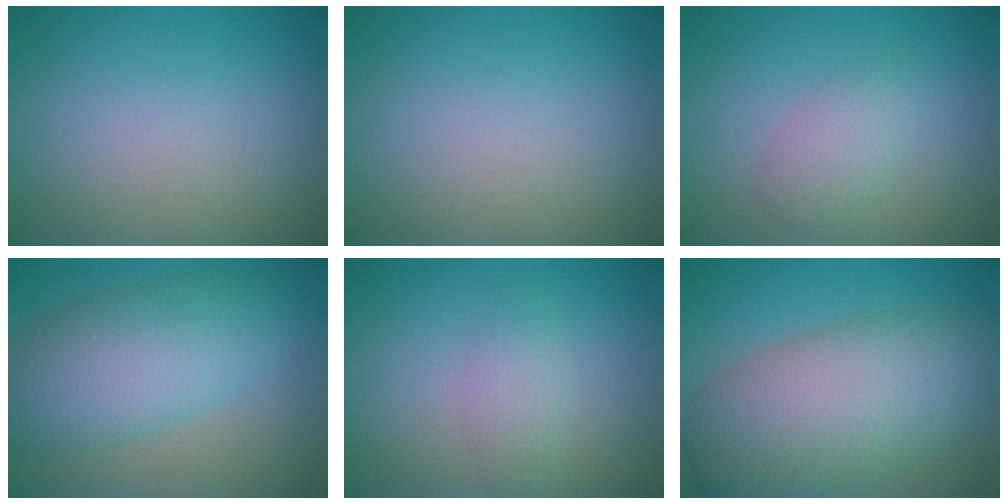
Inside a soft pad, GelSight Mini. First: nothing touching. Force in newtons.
{"total": 0.0}
{"total": 2.4, "press": 2.4, "slide": 0.1}
{"total": 7.8, "press": 7.8, "slide": 0.3}
{"total": 2.0, "press": 2.0, "slide": 0.2}
{"total": 11.1, "press": 11.1, "slide": 0.3}